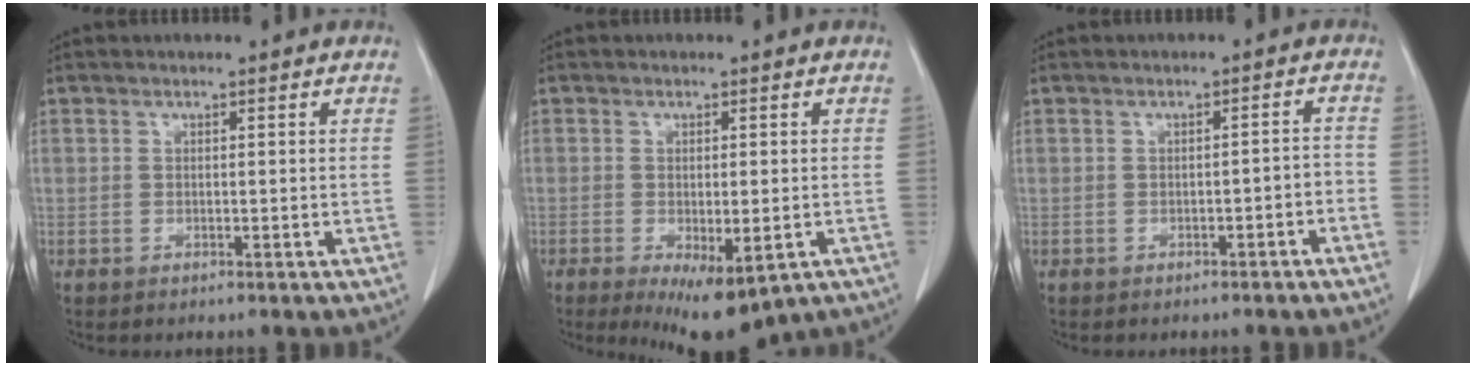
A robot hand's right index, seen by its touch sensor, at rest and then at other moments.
{"total": 8.6, "force": [-4.6, 2.9, 6.7], "torque": [-0.086, -0.018, -0.059]}
{"total": 2.5, "force": [-1.2, 0.9, 2.0], "torque": [-0.028, 0.013, -0.013]}